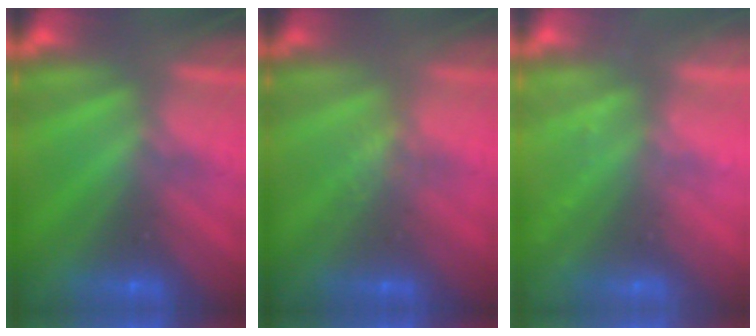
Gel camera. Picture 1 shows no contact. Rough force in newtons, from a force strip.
{"total": 1.2}
{"total": 2.2}